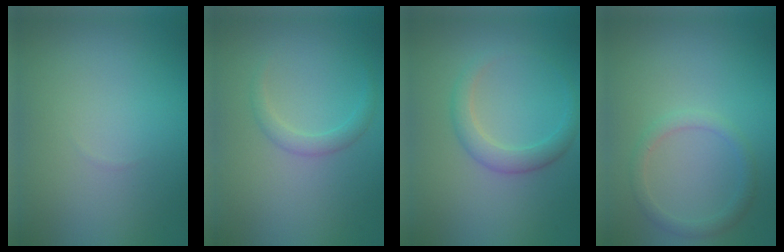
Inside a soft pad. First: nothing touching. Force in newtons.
{"total": 1.5, "press": 1.5, "slide": 0.0}
{"total": 2.4, "press": 2.4, "slide": 0.1}
{"total": 1.6, "press": 1.6, "slide": 0.1}